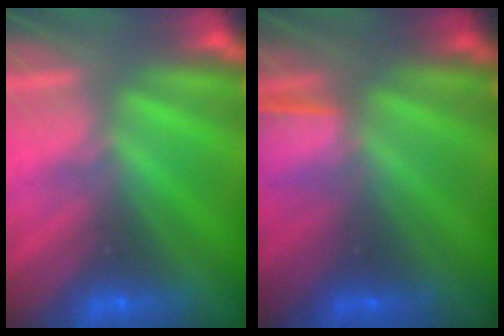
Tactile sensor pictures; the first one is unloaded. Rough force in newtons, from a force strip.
{"total": 1.4}